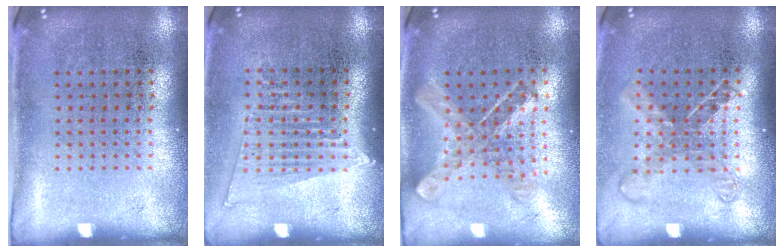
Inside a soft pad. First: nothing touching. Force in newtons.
{"total": 1.4, "press": 1.2, "slide": 0.7}
{"total": 0.9, "press": 0.9, "slide": 0.1}
{"total": 1.7, "press": 1.3, "slide": 1.0}